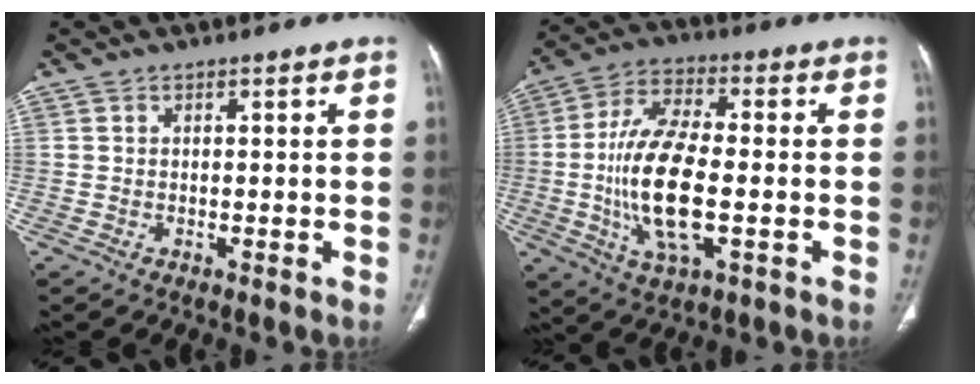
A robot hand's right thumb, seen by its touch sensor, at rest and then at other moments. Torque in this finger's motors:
{"motor_torque": [0.96, 2.33, 1.77, -0.09, 0.49]}